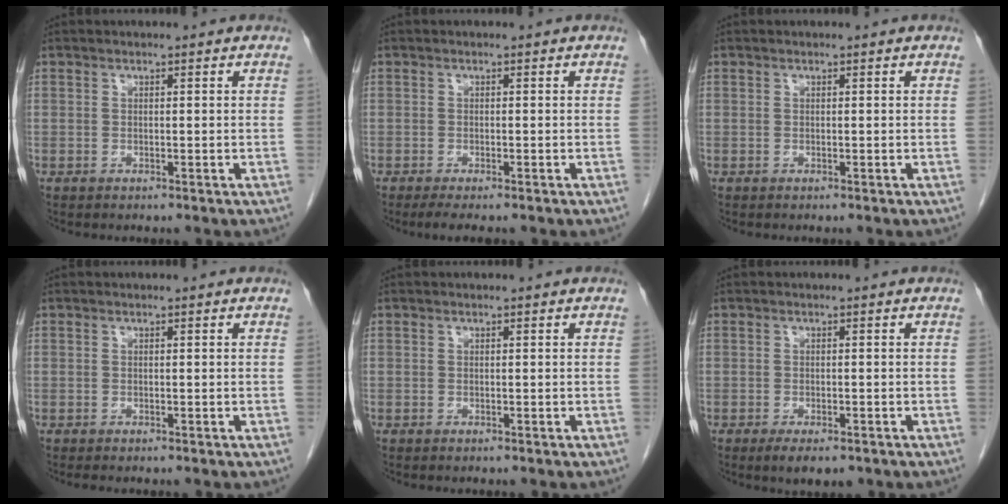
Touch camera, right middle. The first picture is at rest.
{"total": 3.5, "force": [-2.8, 0.6, 2.1], "torque": [-0.035, -0.011, -0.038]}
{"total": 0.0}
{"total": 0.7, "force": [-0.6, 0.1, 0.3], "torque": [-0.004, -0.001, -0.008]}
{"total": 0.0}
{"total": 4.0, "force": [-2.7, 1.4, 2.7], "torque": [-0.042, -0.007, -0.036]}